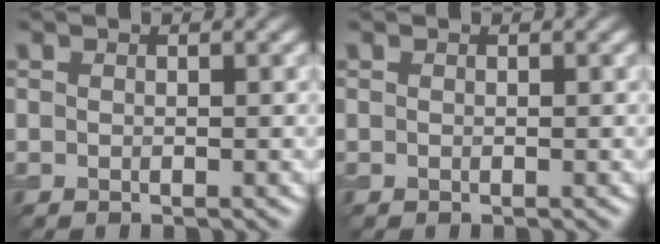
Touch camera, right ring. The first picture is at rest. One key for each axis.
{"total": 0.0}